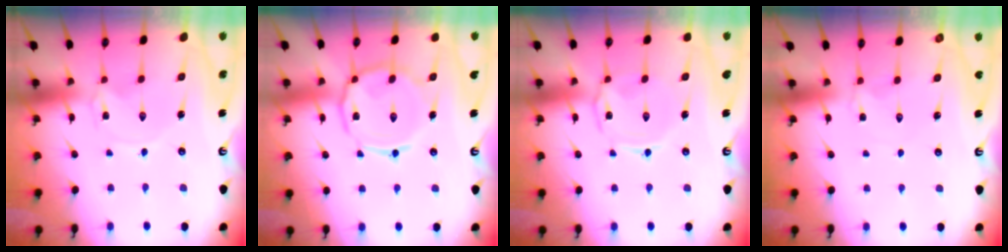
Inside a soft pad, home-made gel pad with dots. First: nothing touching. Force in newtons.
{"total": 11.5, "press": 11.5, "slide": 0.8}
{"total": 2.2, "press": 2.1, "slide": 0.6}
{"total": 1.6, "press": 1.6, "slide": 0.4}